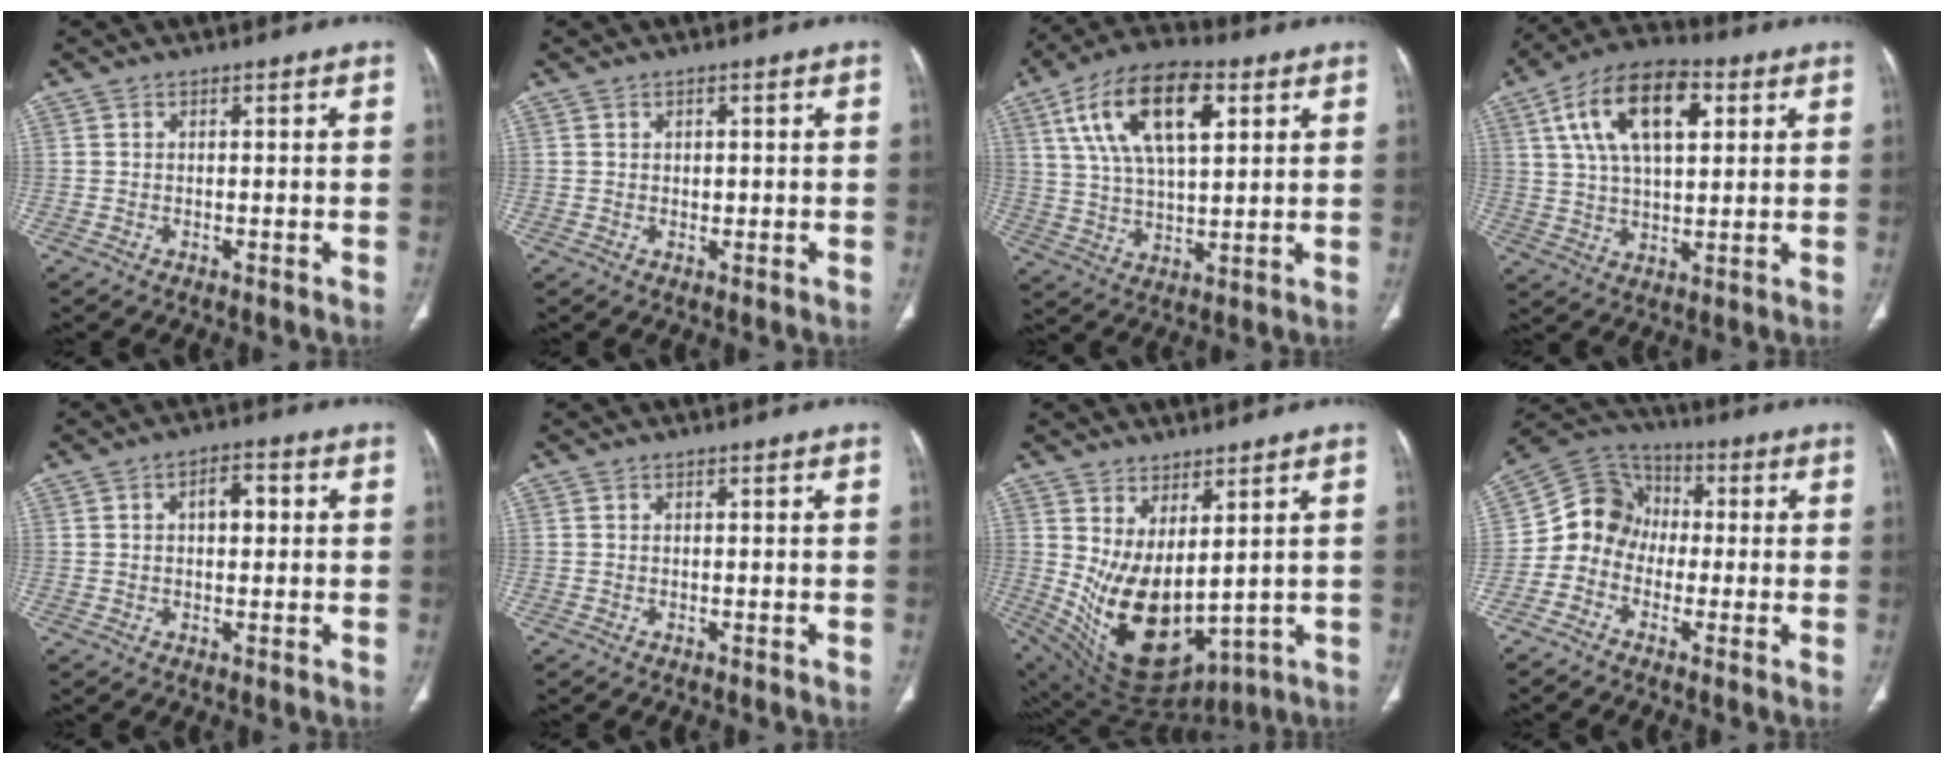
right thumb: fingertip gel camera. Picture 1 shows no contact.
{"total": 0.8, "force": [0.3, 0.7, 0.3], "torque": [0.003, -0.002, 0.004]}
{"total": 17.3, "force": [6.9, 8.1, 13.7], "torque": [-0.233, -0.004, 0.121]}
{"total": 16.4, "force": [5.9, 8.4, 12.8], "torque": [-0.210, 0.004, 0.100]}
{"total": 4.7, "force": [1.0, 2.6, 3.8], "torque": [-0.050, 0.011, 0.013]}
{"total": 0.0}
{"total": 15.2, "force": [2.2, 8.0, 12.7], "torque": [-0.213, -0.047, 0.080]}
{"total": 9.4, "force": [-1.7, 8.4, 3.6], "torque": [-0.046, 0.048, -0.049]}